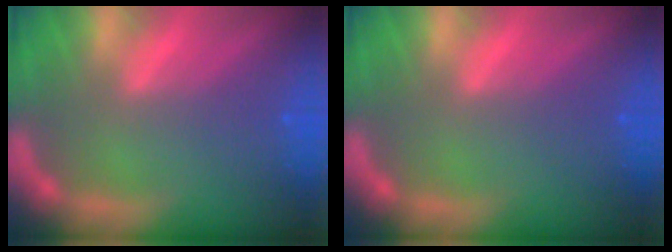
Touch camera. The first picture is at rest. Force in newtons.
{"total": 0.0}